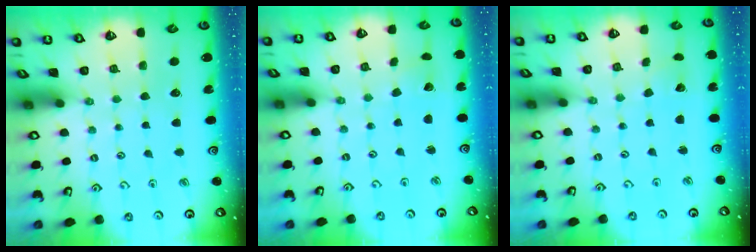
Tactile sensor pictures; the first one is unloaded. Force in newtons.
{"total": 2.4, "press": 2.4, "slide": 0.1}
{"total": 1.9, "press": 1.9, "slide": 0.0}